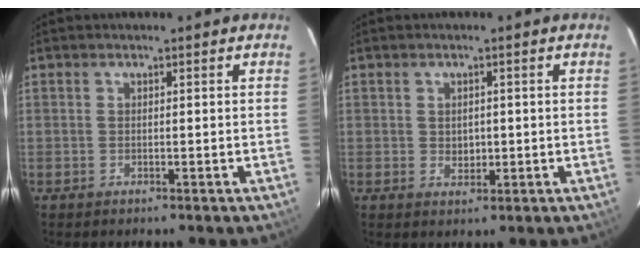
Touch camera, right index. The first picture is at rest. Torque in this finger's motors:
{"motor_torque": [-0.02, 0.01, -0.01, 0.00]}